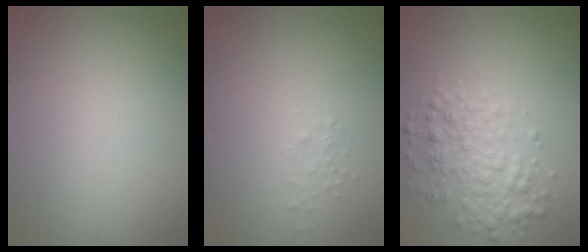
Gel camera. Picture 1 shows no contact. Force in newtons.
{"total": 0.6, "press": 0.6, "slide": 0.0}
{"total": 3.8, "press": 3.8, "slide": 0.1}